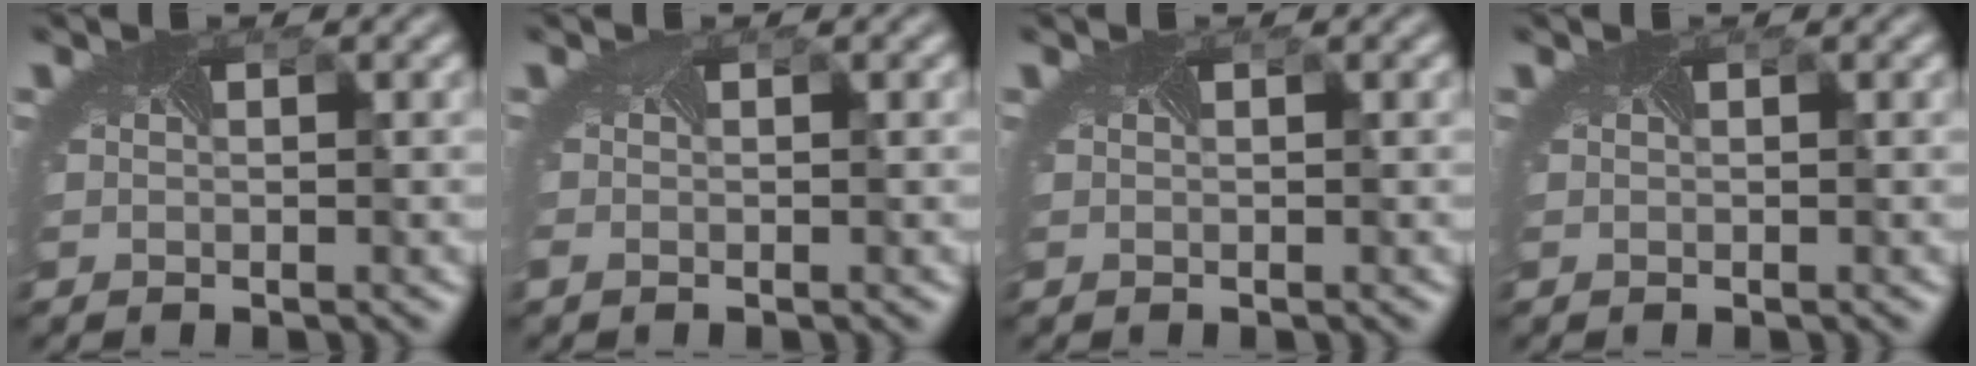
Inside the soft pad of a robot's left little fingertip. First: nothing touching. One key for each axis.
{"total": 1.0, "fx": -0.5, "fy": 0.6, "fz": 0.6, "tx": -0.020, "ty": -0.007, "tz": -0.011}
{"total": 0.0}
{"total": 0.0}